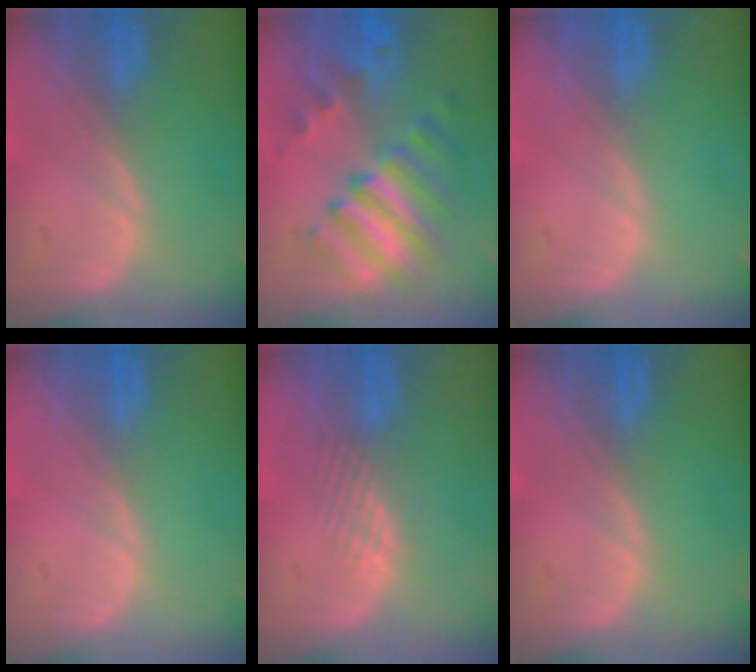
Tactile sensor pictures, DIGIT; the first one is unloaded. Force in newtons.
{"total": 9.4, "press": 8.3, "slide": 4.3}
{"total": 0.0}
{"total": 0.0}
{"total": 2.9, "press": 2.3, "slide": 1.8}
{"total": 0.0}